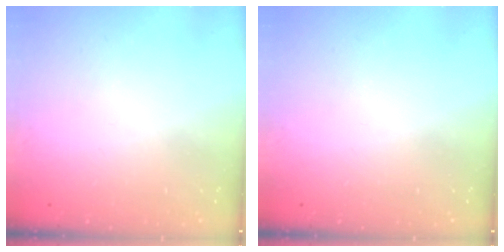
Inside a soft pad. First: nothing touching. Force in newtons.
{"total": 0.0}